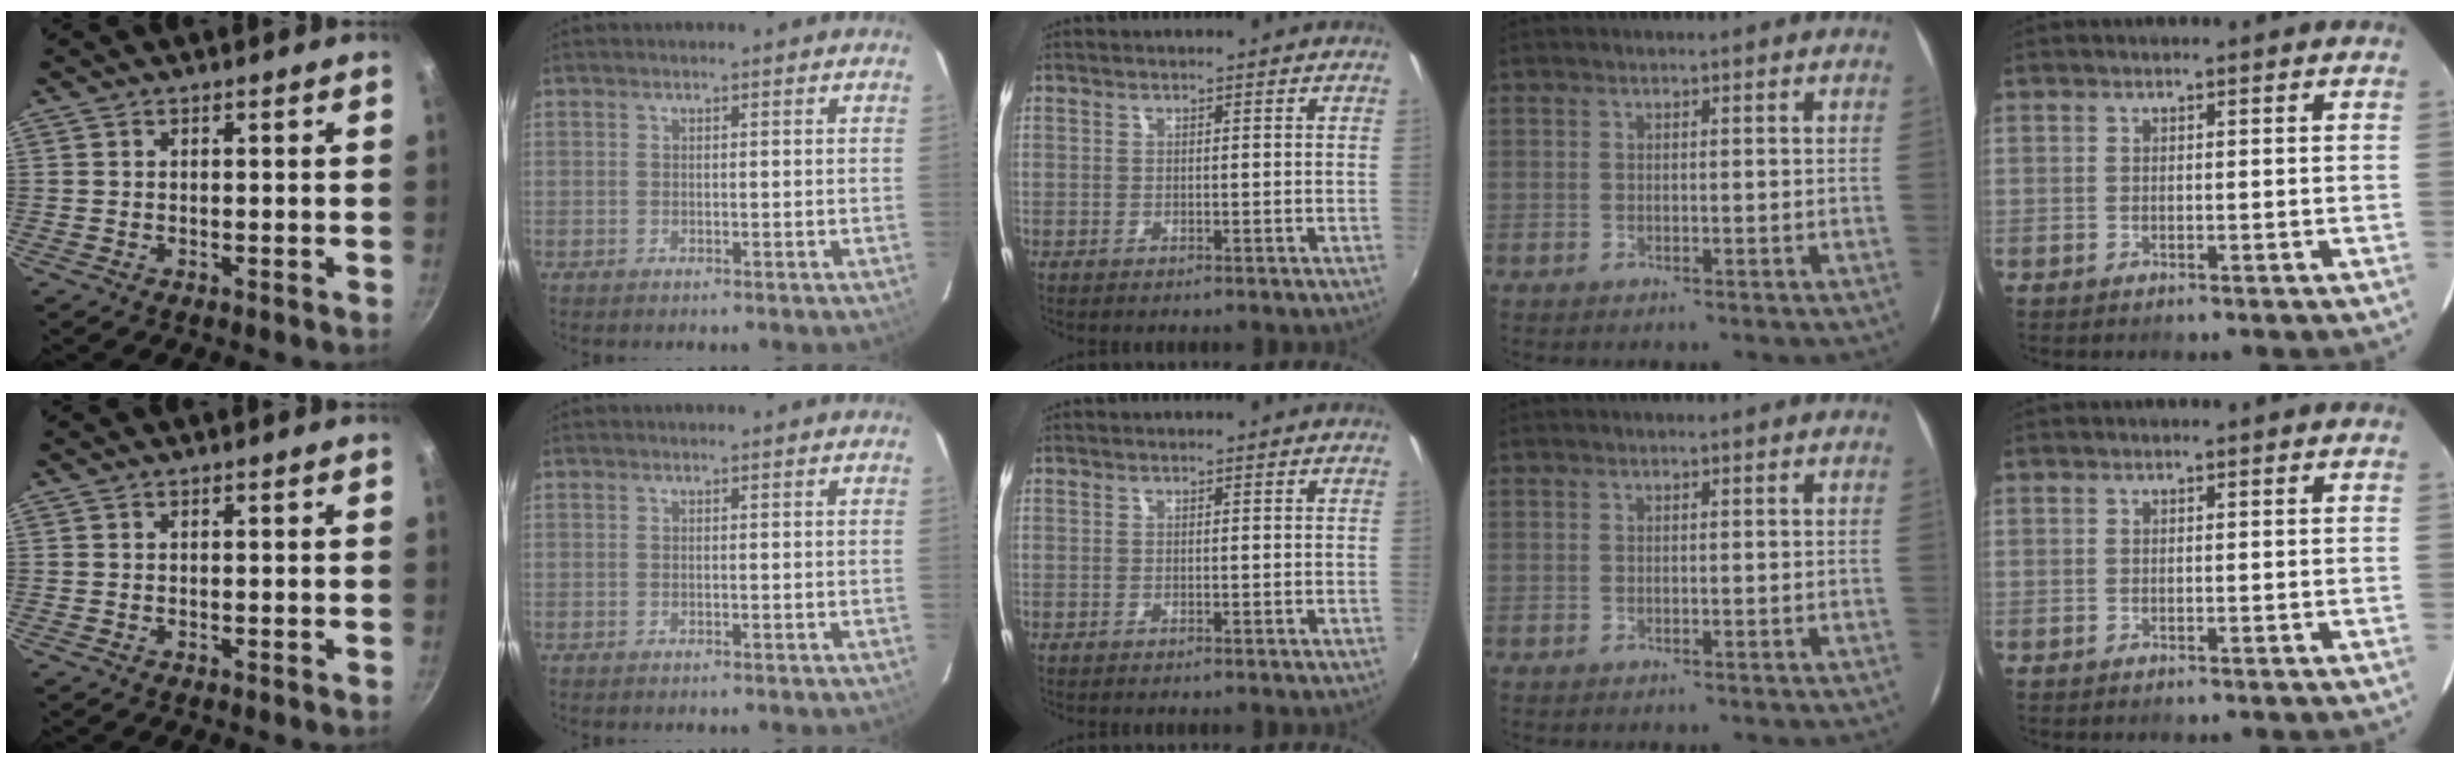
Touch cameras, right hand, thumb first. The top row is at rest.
{}